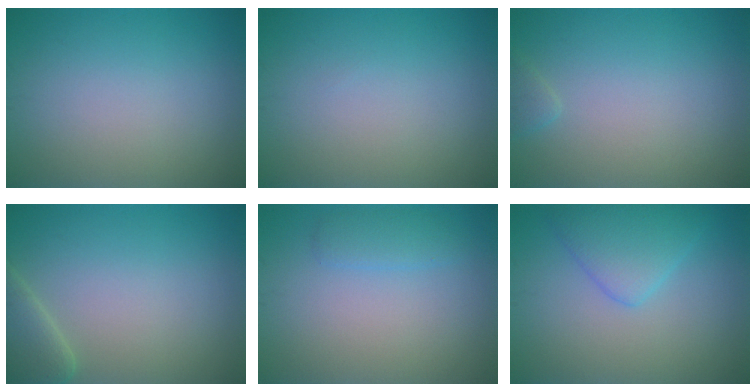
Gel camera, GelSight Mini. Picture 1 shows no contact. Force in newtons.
{"total": 0.0}
{"total": 0.8, "press": 0.8, "slide": 0.1}
{"total": 3.2, "press": 3.2, "slide": 0.3}
{"total": 1.5, "press": 1.5, "slide": 0.1}
{"total": 3.6, "press": 3.6, "slide": 0.1}